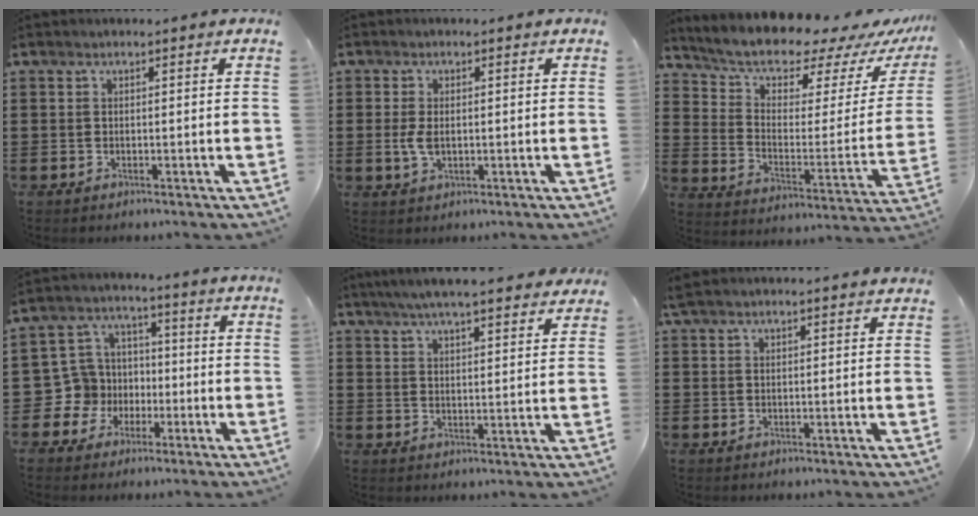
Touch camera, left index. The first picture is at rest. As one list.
[{"total": 3.2, "force": [-0.1, 1.7, 2.7], "torque": [-0.075, -0.004, -0.008]}, {"total": 8.6, "force": [7.8, 2.5, 2.8], "torque": [-0.080, -0.063, 0.130]}, {"total": 8.1, "force": [-1.4, 7.8, 1.6], "torque": [-0.086, 0.005, -0.026]}, {"total": 5.7, "force": [5.2, 0.1, 2.2], "torque": [-0.060, -0.018, 0.093]}, {"total": 2.3, "force": [2.2, -0.1, 0.9], "torque": [-0.022, 0.001, 0.042]}]